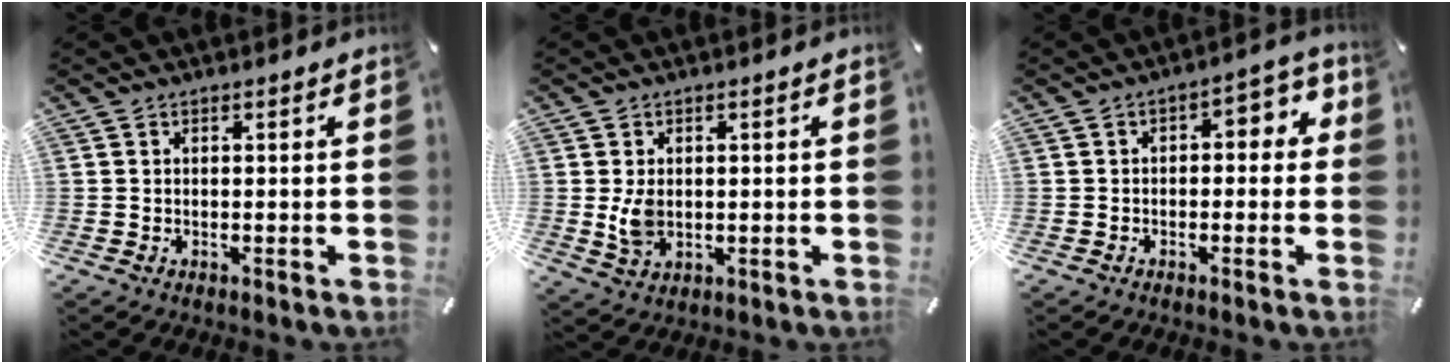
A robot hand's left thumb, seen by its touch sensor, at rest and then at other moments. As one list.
[{"total": 5.5, "force": [0.1, 4.0, 3.9], "torque": [-0.083, -0.009, -0.005]}, {"total": 4.5, "force": [-0.4, 2.9, 3.4], "torque": [-0.042, 0.006, -0.019]}]